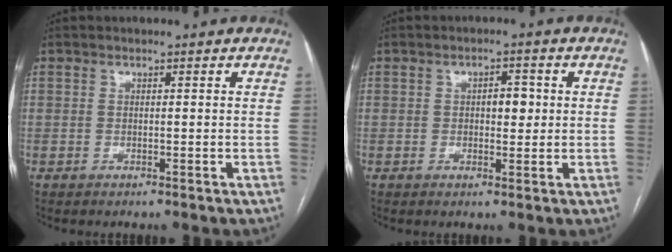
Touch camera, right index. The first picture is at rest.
{"total": 3.3, "force": [0.4, 1.7, 2.8], "torque": [-0.041, 0.010, 0.008]}